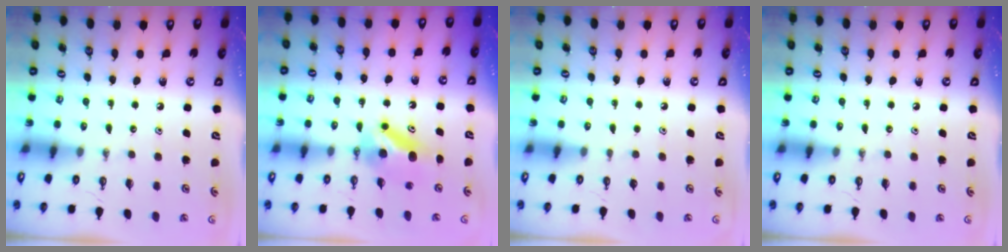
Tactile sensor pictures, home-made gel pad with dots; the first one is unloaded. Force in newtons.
{"total": 6.6, "press": 6.5, "slide": 1.2}
{"total": 0.9, "press": 0.1, "slide": 0.9}
{"total": 0.0}